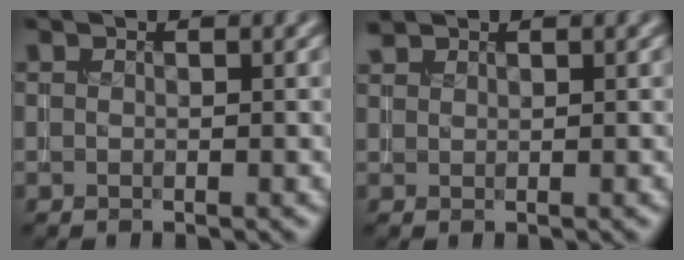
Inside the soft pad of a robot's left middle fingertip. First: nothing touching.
{"total": 1.0, "force": [1.0, 0.2, 0.2], "torque": [-0.006, 0.003, 0.025]}